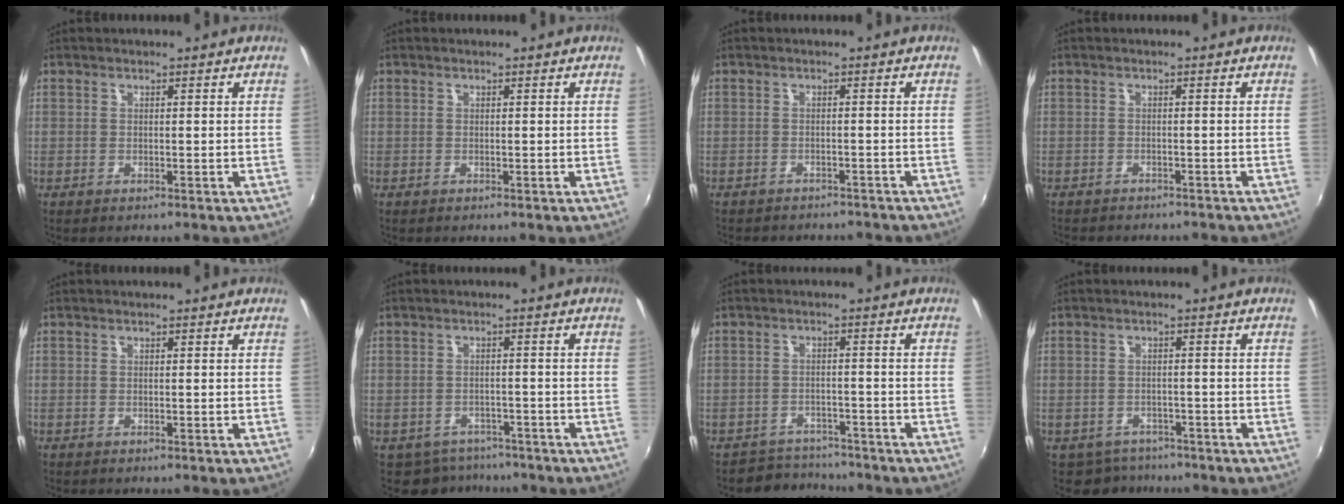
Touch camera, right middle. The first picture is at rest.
{"total": 0.0}
{"total": 5.8, "force": [-5.2, 2.3, 1.5], "torque": [-0.041, -0.006, -0.071]}
{"total": 4.0, "force": [-3.7, 1.3, 1.1], "torque": [-0.033, -0.008, -0.054]}
{"total": 0.0}
{"total": 6.0, "force": [-4.9, 3.4, 0.8], "torque": [-0.026, 0.000, -0.067]}
{"total": 5.7, "force": [-5.3, 2.1, -0.2], "torque": [-0.010, 0.007, -0.085]}
{"total": 4.9, "force": [-4.0, 2.8, 0.4], "torque": [-0.018, -0.002, -0.060]}